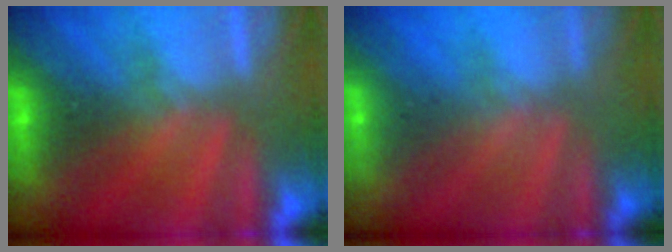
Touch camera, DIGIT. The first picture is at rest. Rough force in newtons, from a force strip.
{"total": 2.4}